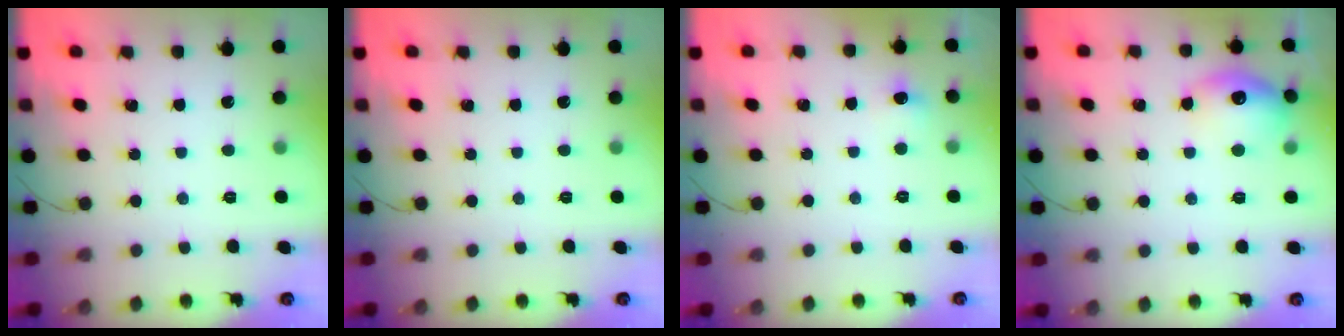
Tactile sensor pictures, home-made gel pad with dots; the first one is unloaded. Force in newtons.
{"total": 0.0}
{"total": 6.0, "press": 4.2, "slide": 4.2}
{"total": 12.8, "press": 12.8, "slide": 0.9}